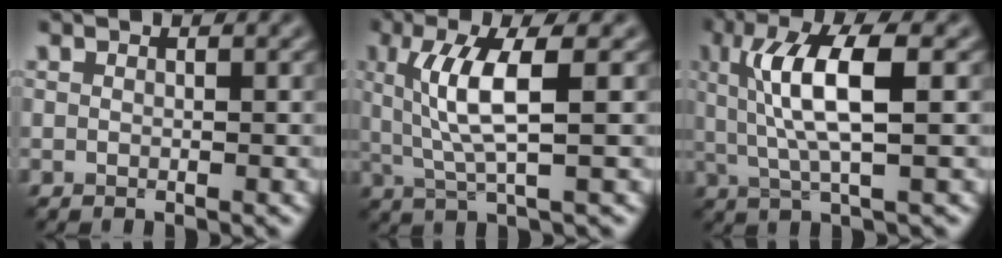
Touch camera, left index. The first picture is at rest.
{"total": 5.4, "force": [1.0, 1.1, 5.2], "torque": [-0.109, 0.001, 0.023]}
{"total": 6.7, "force": [1.2, 1.7, 6.3], "torque": [-0.122, 0.007, 0.023]}